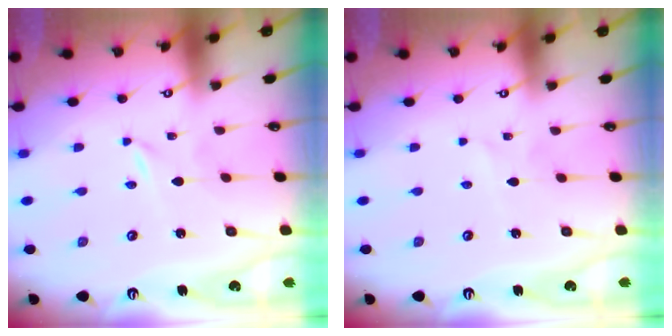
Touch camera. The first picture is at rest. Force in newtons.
{"total": 2.5, "press": 2.5, "slide": 0.2}